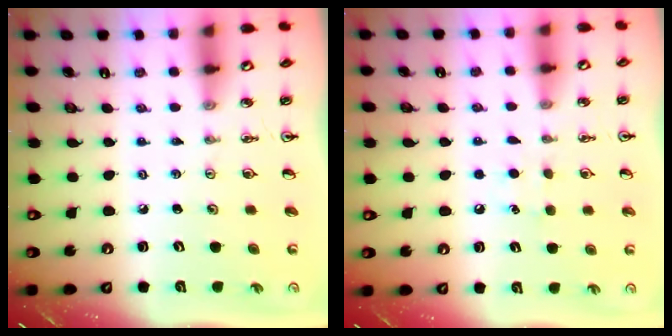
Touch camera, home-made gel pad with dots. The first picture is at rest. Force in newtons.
{"total": 6.6, "press": 6.5, "slide": 0.7}